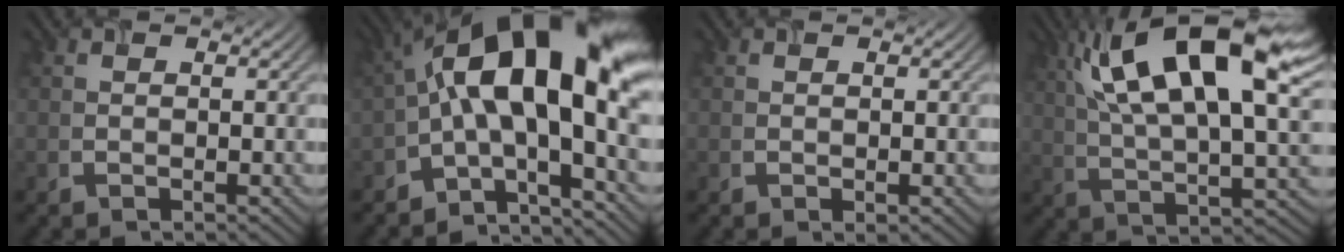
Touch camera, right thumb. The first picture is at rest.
{"total": 16.7, "force": [0.8, 6.4, 15.4], "torque": [-0.220, 0.035, -0.005]}
{"total": 0.7, "force": [-0.2, 0.3, 0.6], "torque": [-0.007, -0.004, -0.002]}
{"total": 18.9, "force": [8.0, 6.7, 15.8], "torque": [-0.299, 0.032, 0.135]}